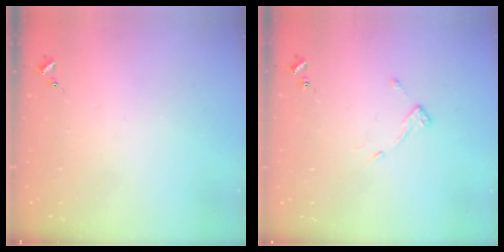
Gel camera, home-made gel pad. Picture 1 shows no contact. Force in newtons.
{"total": 7.5, "press": 7.5, "slide": 0.5}